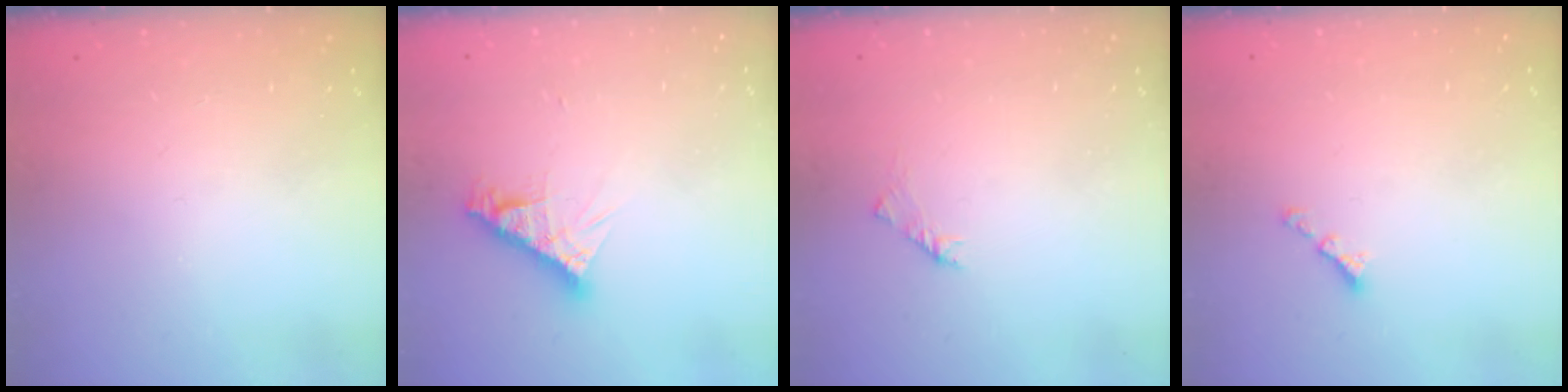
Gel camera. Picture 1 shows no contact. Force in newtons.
{"total": 9.0, "press": 8.9, "slide": 0.8}
{"total": 2.0, "press": 1.9, "slide": 0.6}
{"total": 2.1, "press": 2.1, "slide": 0.4}